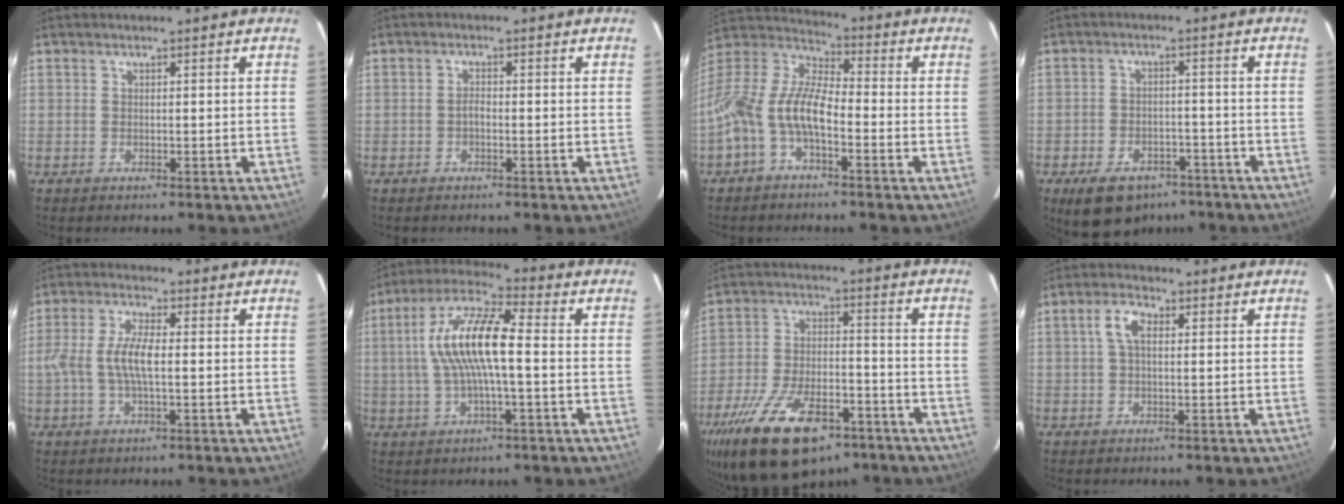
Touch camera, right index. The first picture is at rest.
{"total": 1.1, "force": [-0.6, 0.6, 0.8], "torque": [-0.015, 0.005, -0.011]}
{"total": 13.0, "force": [-4.7, 5.5, 10.9], "torque": [-0.223, 0.009, -0.102]}
{"total": 11.6, "force": [-7.8, 7.1, 5.0], "torque": [-0.117, 0.008, -0.102]}
{"total": 7.4, "force": [-0.6, 2.3, 7.0], "torque": [-0.144, 0.007, -0.011]}
{"total": 13.7, "force": [0.3, 3.5, 13.3], "torque": [-0.256, 0.017, -0.001]}
{"total": 22.6, "force": [-14.5, 10.5, 13.8], "torque": [-0.286, -0.027, -0.230]}
{"total": 4.1, "force": [0.8, 2.1, 3.3], "torque": [-0.066, 0.012, 0.015]}